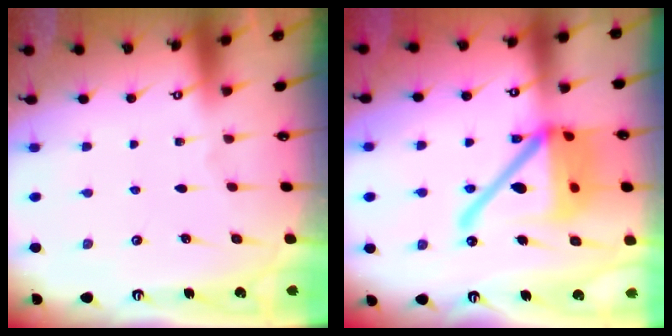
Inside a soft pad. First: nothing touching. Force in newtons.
{"total": 22.6, "press": 22.4, "slide": 2.9}